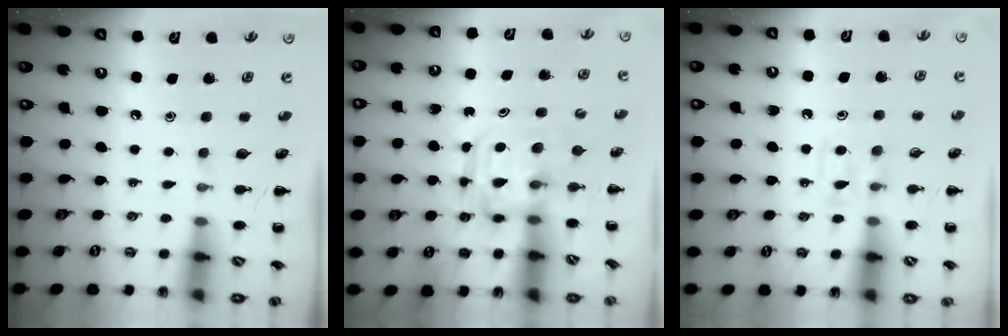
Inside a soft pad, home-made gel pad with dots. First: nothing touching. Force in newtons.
{"total": 3.2, "press": 3.2, "slide": 0.2}
{"total": 5.3, "press": 5.0, "slide": 1.8}